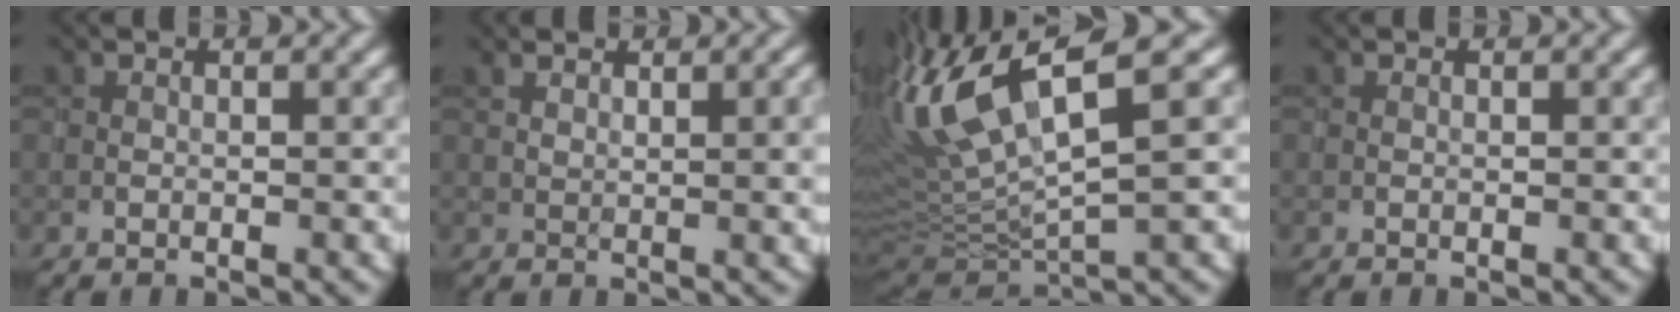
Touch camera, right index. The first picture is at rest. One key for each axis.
{"total": 3.3, "fx": 1.6, "fy": 0.9, "fz": 2.7, "tx": -0.046, "ty": 0.003, "tz": 0.033}
{"total": 10.8, "fx": 3.8, "fy": 3.0, "fz": 9.6, "tx": -0.208, "ty": 0.007, "tz": 0.073}
{"total": 0.0}